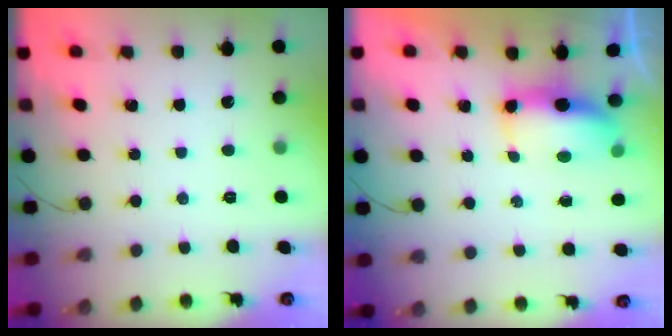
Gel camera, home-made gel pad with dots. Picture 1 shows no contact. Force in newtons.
{"total": 7.1, "press": 7.0, "slide": 0.8}